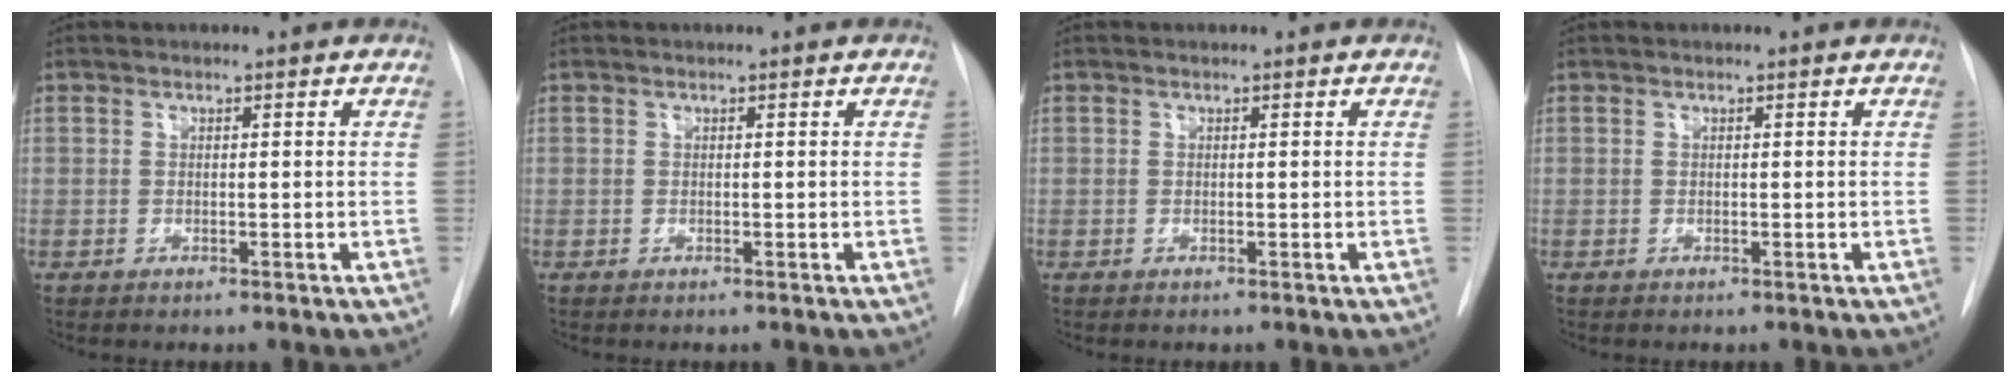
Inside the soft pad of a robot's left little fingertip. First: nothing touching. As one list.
[{"total": 0.0}, {"total": 0.0}, {"total": 0.0}]